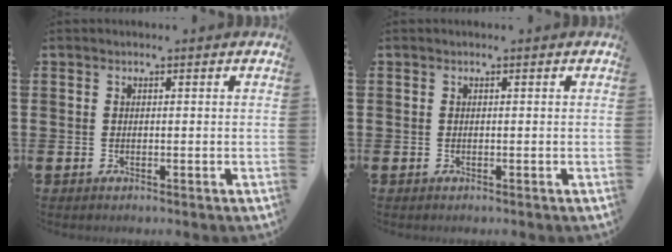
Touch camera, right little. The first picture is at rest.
{"total": 0.0}